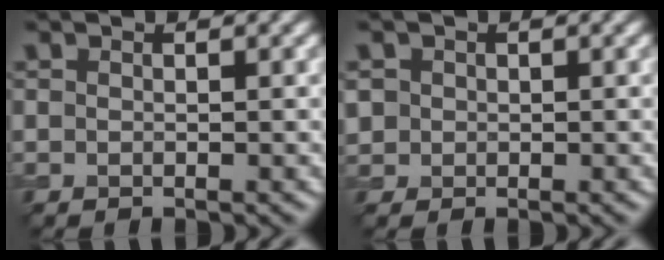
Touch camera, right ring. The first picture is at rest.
{"total": 1.4, "force": [0.2, 1.4, 0.2], "torque": [-0.001, -0.004, 0.005]}